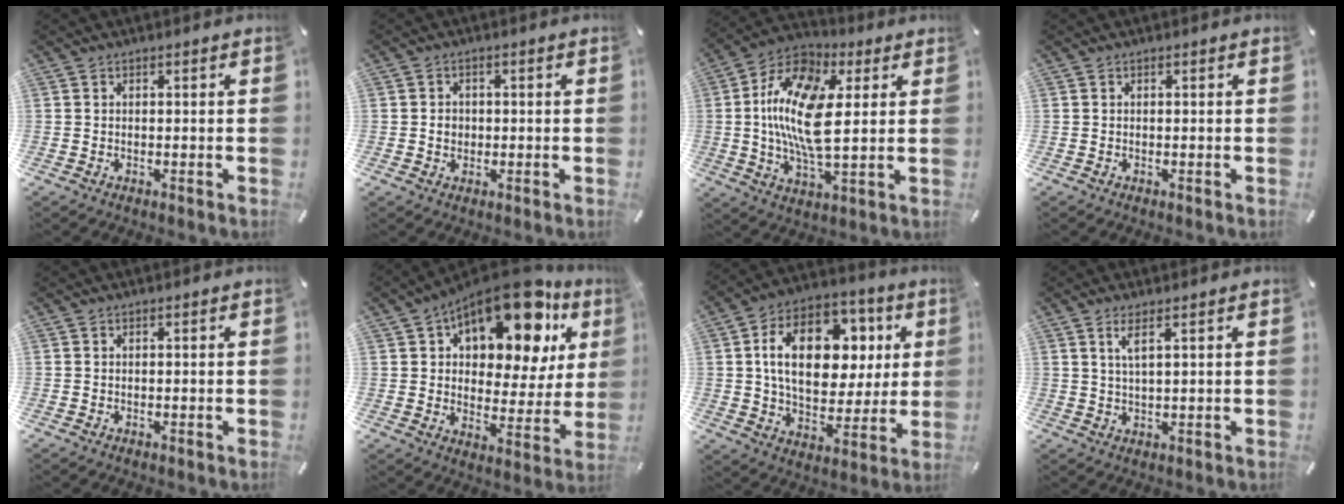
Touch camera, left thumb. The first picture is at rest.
{"total": 2.6, "force": [-0.3, 2.3, 1.2], "torque": [-0.024, 0.004, -0.008]}
{"total": 17.3, "force": [3.1, 8.4, 14.9], "torque": [-0.316, -0.007, 0.051]}
{"total": 0.0}
{"total": 0.0}
{"total": 19.4, "force": [12.8, 9.3, 11.2], "torque": [-0.165, -0.092, 0.214]}
{"total": 20.1, "force": [5.1, 13.5, 14.0], "torque": [-0.222, 0.000, 0.091]}
{"total": 3.4, "force": [1.8, 0.6, 2.8], "torque": [-0.062, 0.001, 0.030]}